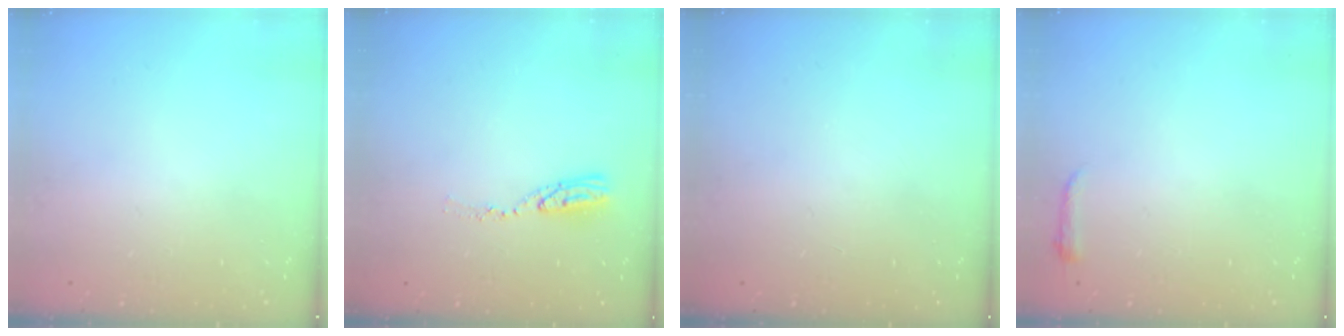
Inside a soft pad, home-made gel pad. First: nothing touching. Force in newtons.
{"total": 5.9, "press": 5.9, "slide": 0.5}
{"total": 0.0}
{"total": 3.0, "press": 2.9, "slide": 0.6}